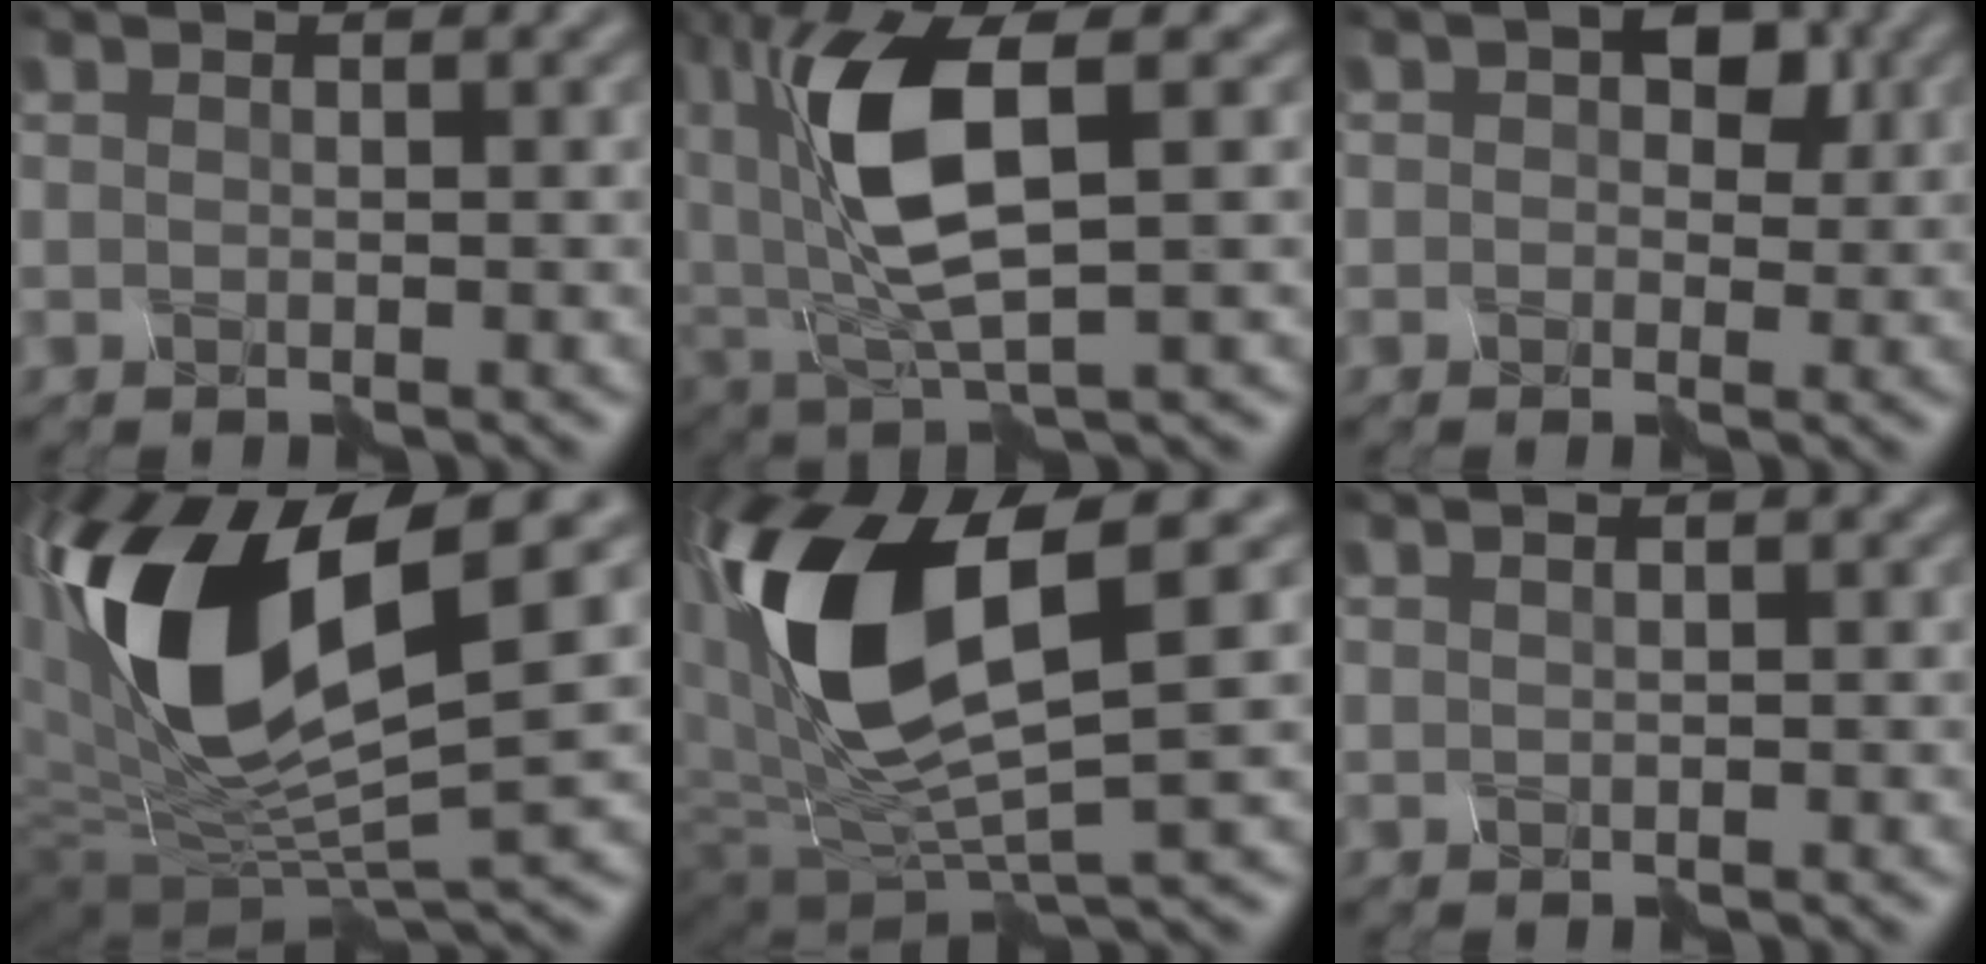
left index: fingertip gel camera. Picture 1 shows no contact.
{"total": 8.8, "force": [1.4, 3.3, 8.0], "torque": [-0.174, 0.004, 0.026]}
{"total": 3.4, "force": [0.1, 2.5, 2.3], "torque": [-0.030, 0.000, -0.004]}
{"total": 15.6, "force": [3.1, 6.9, 13.6], "torque": [-0.278, 0.000, 0.045]}
{"total": 12.6, "force": [2.3, 4.9, 11.3], "torque": [-0.239, 0.001, 0.040]}
{"total": 0.8, "force": [0.7, -0.2, 0.4], "torque": [-0.009, 0.003, 0.009]}